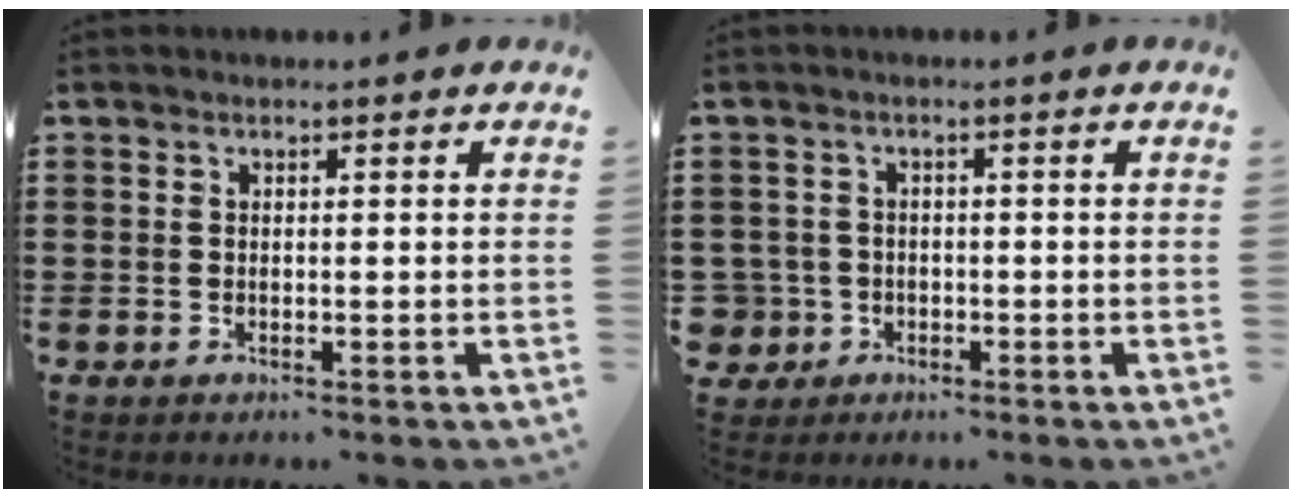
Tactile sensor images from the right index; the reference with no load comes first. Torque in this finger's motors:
{"motor_torque": [-0.24, 0.35, 0.01, -0.01]}